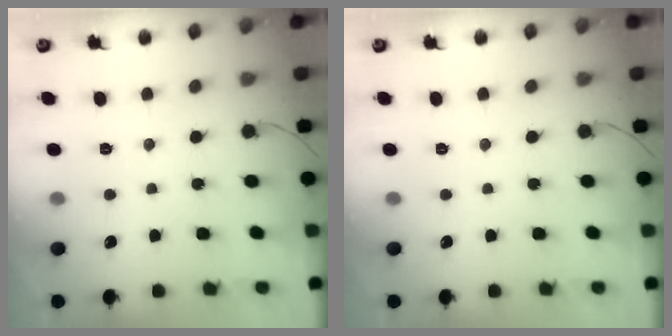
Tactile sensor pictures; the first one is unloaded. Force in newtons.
{"total": 0.0}